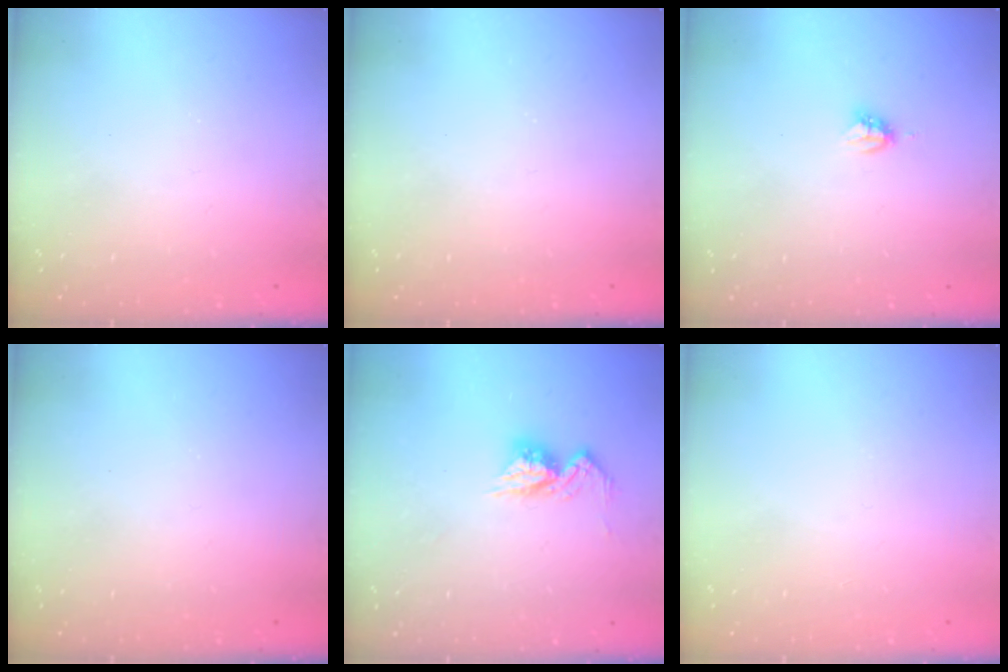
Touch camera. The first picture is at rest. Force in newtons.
{"total": 0.0}
{"total": 3.9, "press": 3.9, "slide": 0.5}
{"total": 0.0}
{"total": 9.6, "press": 9.6, "slide": 0.8}
{"total": 0.0}